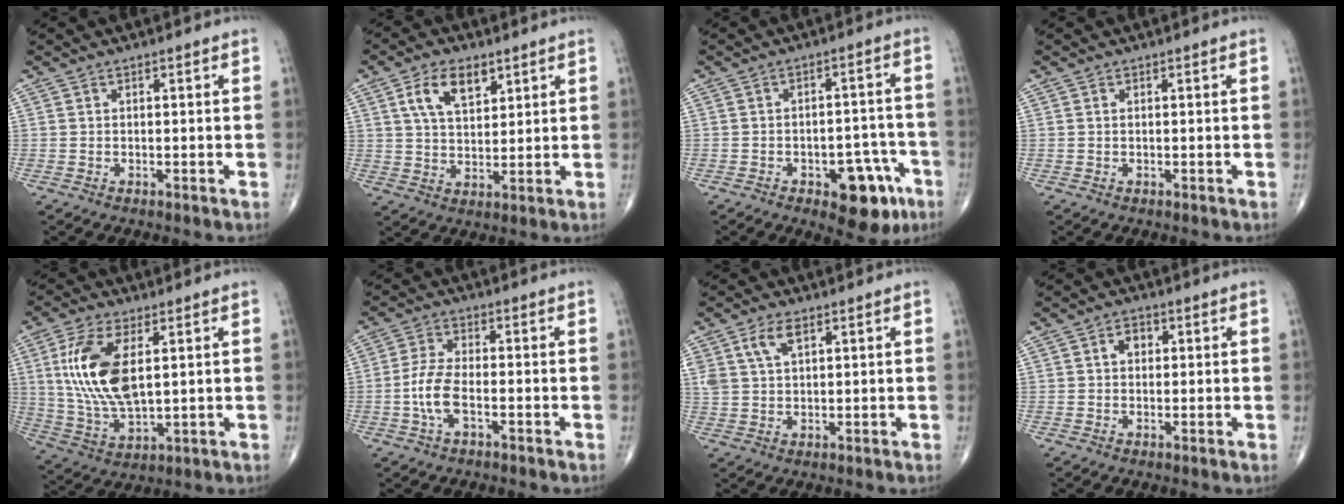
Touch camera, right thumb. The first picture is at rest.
{"total": 8.5, "force": [4.1, 4.6, 5.8], "torque": [-0.091, -0.016, 0.077]}
{"total": 12.4, "force": [-6.0, 6.0, 9.1], "torque": [-0.081, 0.043, -0.072]}
{"total": 0.0}
{"total": 14.8, "force": [3.3, 6.9, 12.7], "torque": [-0.264, -0.014, 0.073]}
{"total": 6.3, "force": [-1.9, 2.7, 5.3], "torque": [-0.121, 0.018, -0.038]}
{"total": 5.5, "force": [2.7, 2.9, 3.9], "torque": [-0.076, -0.003, 0.057]}
{"total": 2.8, "force": [0.6, 2.1, 1.8], "torque": [-0.019, 0.009, 0.007]}